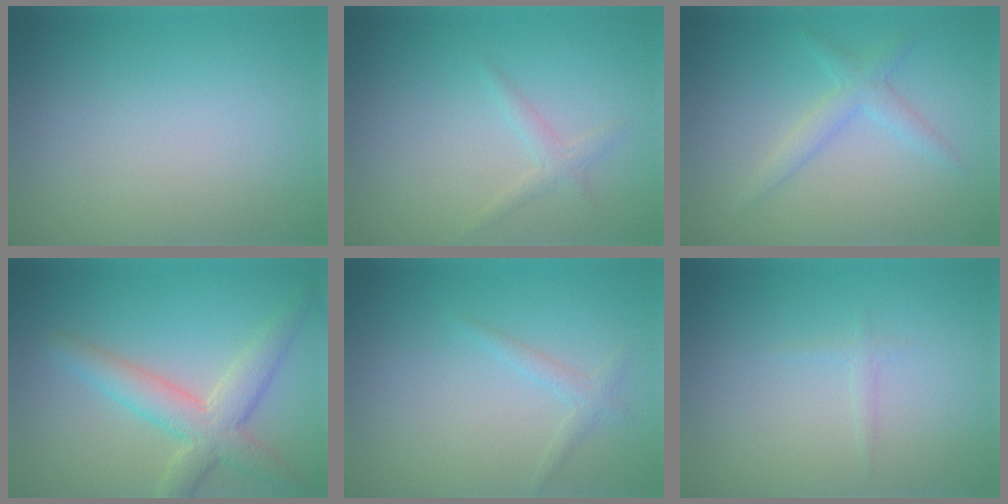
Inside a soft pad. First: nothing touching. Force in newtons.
{"total": 1.3, "press": 1.3, "slide": 0.0}
{"total": 2.2, "press": 2.2, "slide": 0.2}
{"total": 5.0, "press": 5.0, "slide": 0.2}
{"total": 1.2, "press": 1.2, "slide": 0.1}
{"total": 0.6, "press": 0.6, "slide": 0.0}